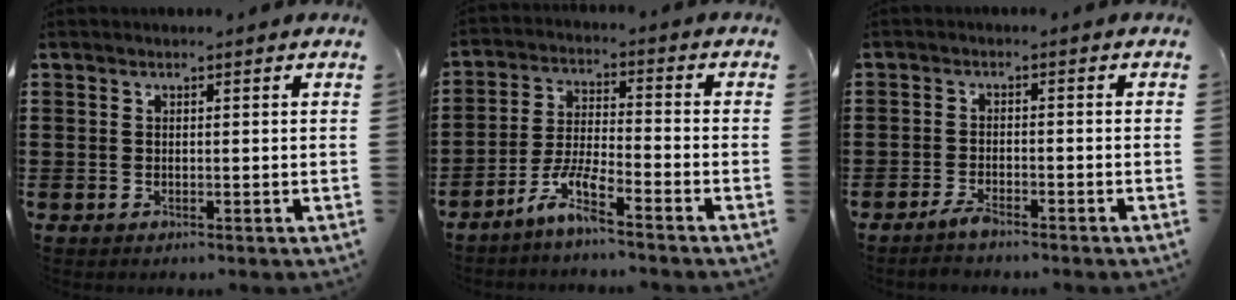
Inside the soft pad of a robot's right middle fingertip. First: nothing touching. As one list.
[{"total": 6.5, "force": [-4.9, 0.7, 4.1], "torque": [-0.095, -0.008, -0.097]}, {"total": 2.4, "force": [-2.0, 0.4, 1.3], "torque": [-0.029, 0.001, -0.040]}]